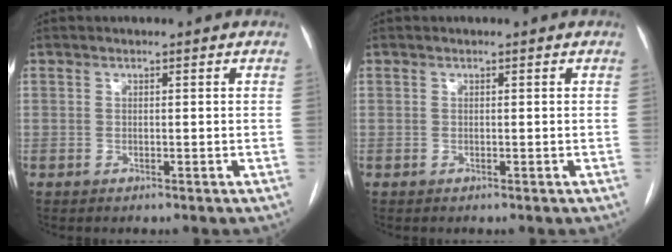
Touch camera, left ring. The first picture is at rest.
{"total": 0.0}